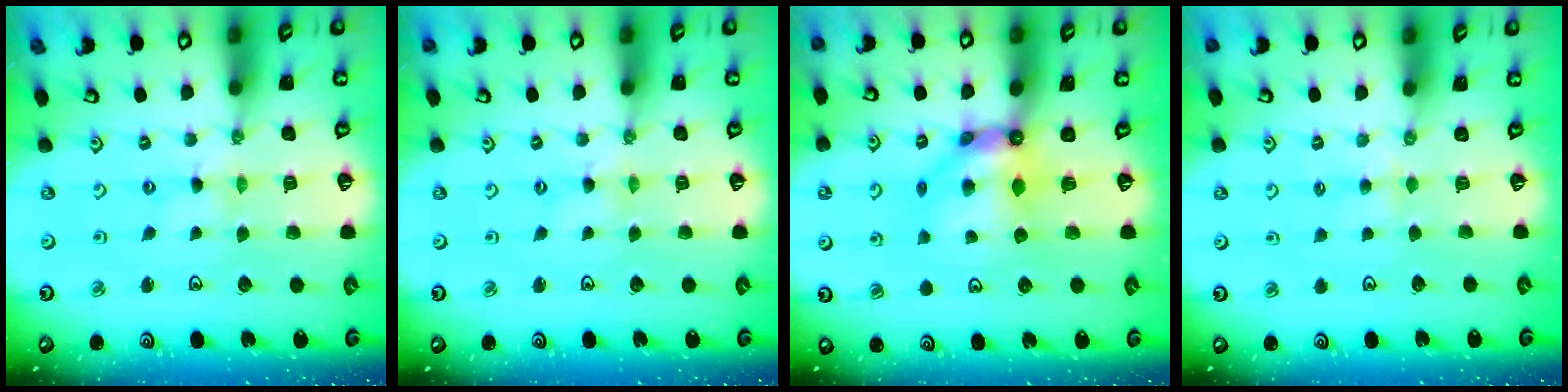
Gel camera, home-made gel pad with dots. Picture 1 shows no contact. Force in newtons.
{"total": 0.8, "press": 0.8, "slide": 0.1}
{"total": 7.7, "press": 7.6, "slide": 0.6}
{"total": 2.7, "press": 2.6, "slide": 0.4}